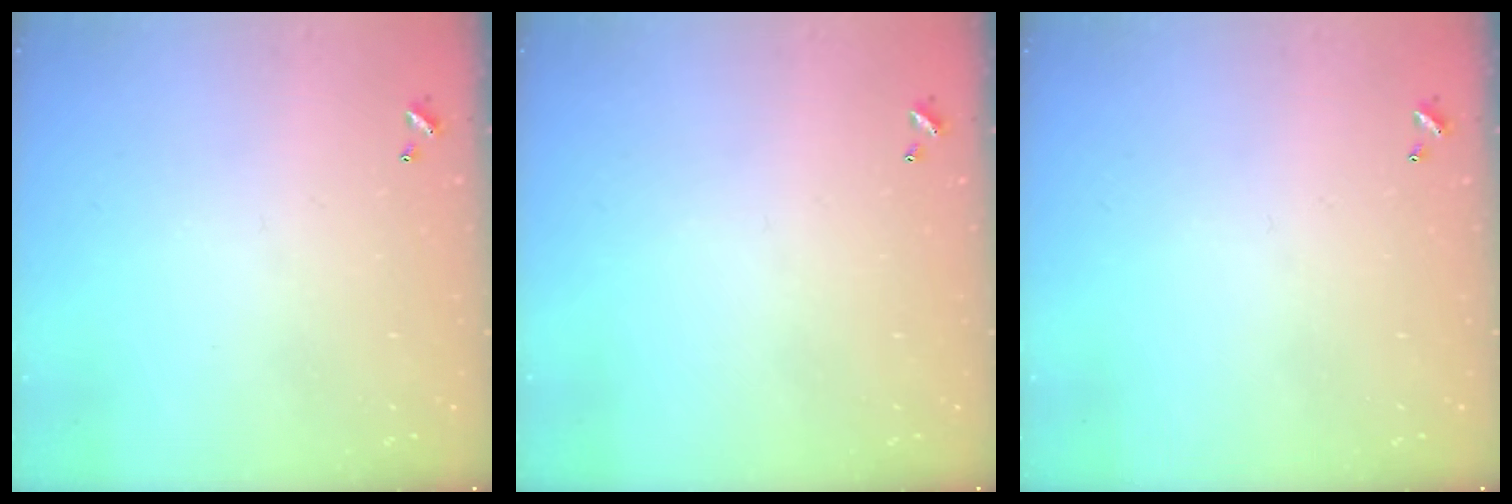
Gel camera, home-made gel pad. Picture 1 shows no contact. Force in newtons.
{"total": 0.0}
{"total": 0.0}